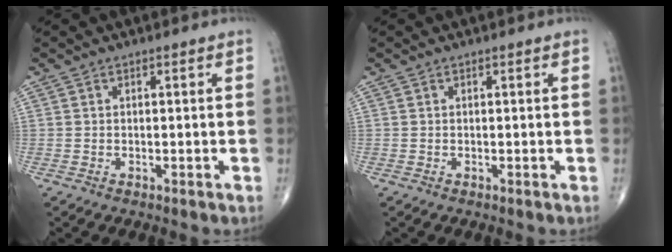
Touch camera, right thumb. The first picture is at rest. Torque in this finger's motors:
{"motor_torque": [-0.05, 0.05, 0.00, 0.00, 0.03]}